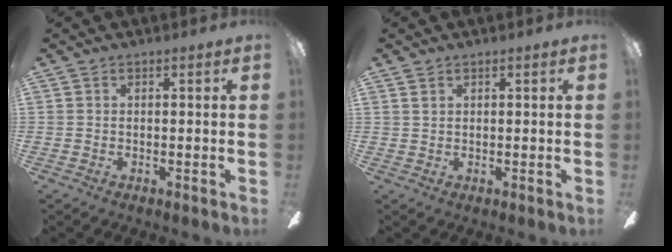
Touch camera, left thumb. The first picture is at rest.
{"total": 1.2, "force": [0.7, 0.8, 0.3], "torque": [-0.008, 0.003, 0.014]}